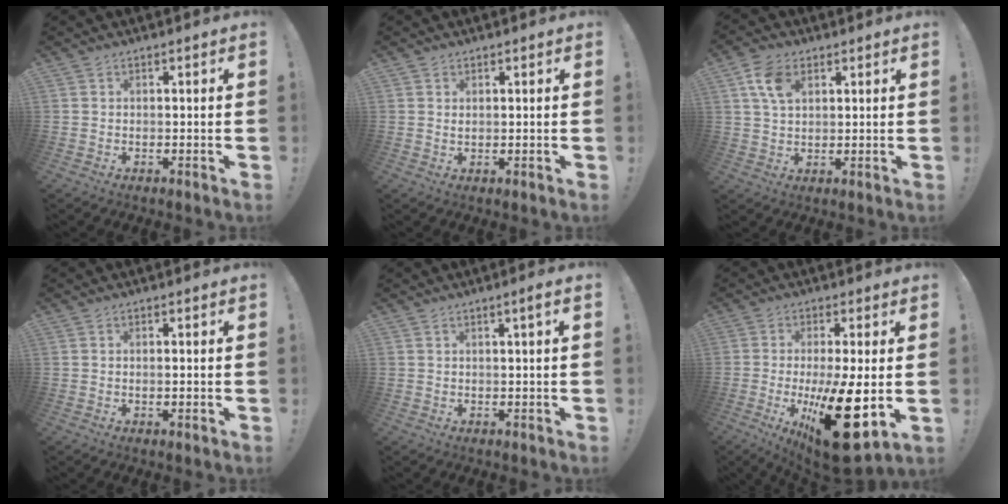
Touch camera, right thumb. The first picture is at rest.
{"total": 0.9, "force": [0.7, 0.4, 0.2], "torque": [-0.004, 0.000, 0.014]}
{"total": 8.3, "force": [3.5, 5.3, 5.4], "torque": [-0.093, -0.005, 0.065]}
{"total": 0.9, "force": [-0.3, -0.1, 0.8], "torque": [-0.014, -0.001, -0.006]}
{"total": 2.4, "force": [0.5, -0.2, 2.3], "torque": [-0.035, -0.003, 0.003]}
{"total": 19.9, "force": [-4.7, 5.8, 18.4], "torque": [-0.288, 0.005, -0.060]}